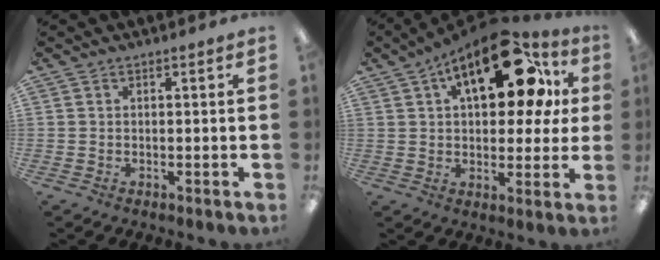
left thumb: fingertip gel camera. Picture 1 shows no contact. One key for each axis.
{"total": 20.8, "fx": 9.0, "fy": 10.3, "fz": 15.7, "tx": -0.219, "ty": -0.027, "tz": 0.141}